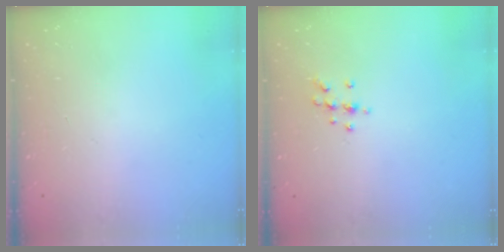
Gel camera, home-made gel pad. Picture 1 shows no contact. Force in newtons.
{"total": 7.1, "press": 7.0, "slide": 1.3}